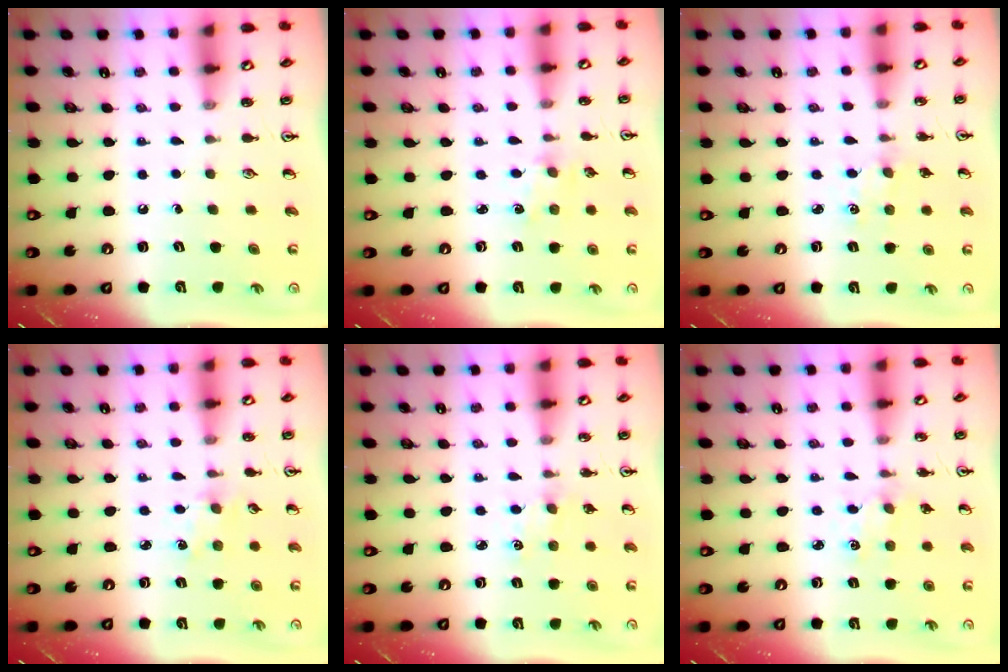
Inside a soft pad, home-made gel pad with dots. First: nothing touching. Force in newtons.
{"total": 1.2, "press": 1.2, "slide": 0.2}
{"total": 1.4, "press": 1.4, "slide": 0.2}
{"total": 2.3, "press": 2.3, "slide": 0.4}
{"total": 1.2, "press": 1.2, "slide": 0.2}
{"total": 1.9, "press": 1.9, "slide": 0.3}